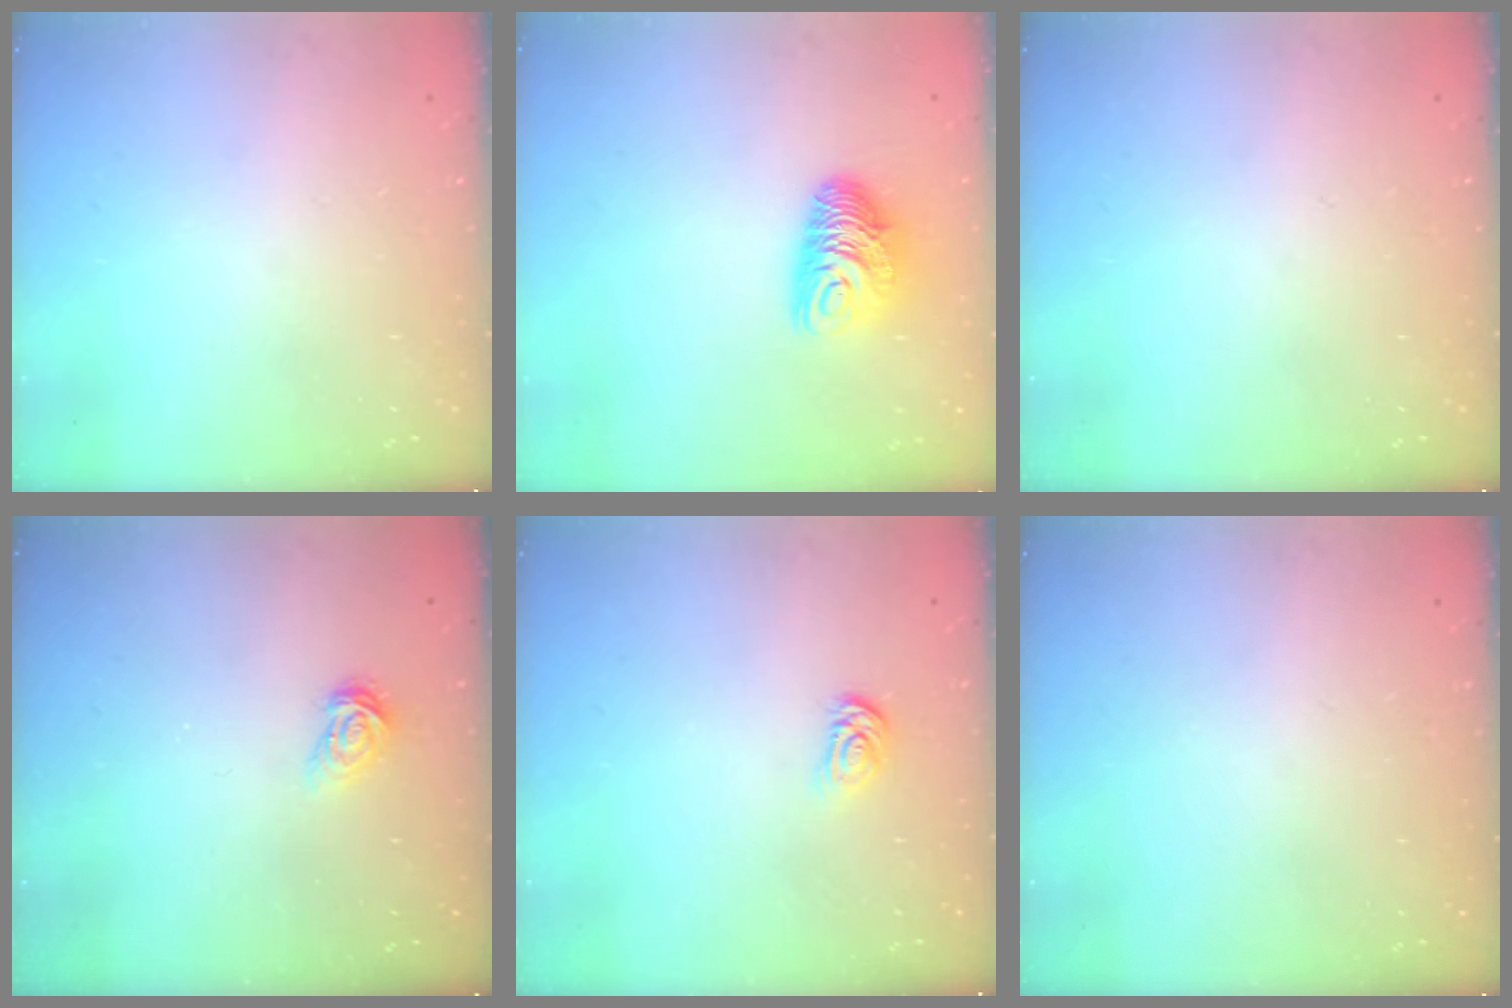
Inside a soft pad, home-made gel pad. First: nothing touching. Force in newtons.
{"total": 10.0, "press": 10.0, "slide": 0.7}
{"total": 0.0}
{"total": 3.9, "press": 3.9, "slide": 0.6}
{"total": 3.3, "press": 3.2, "slide": 0.5}
{"total": 0.0}